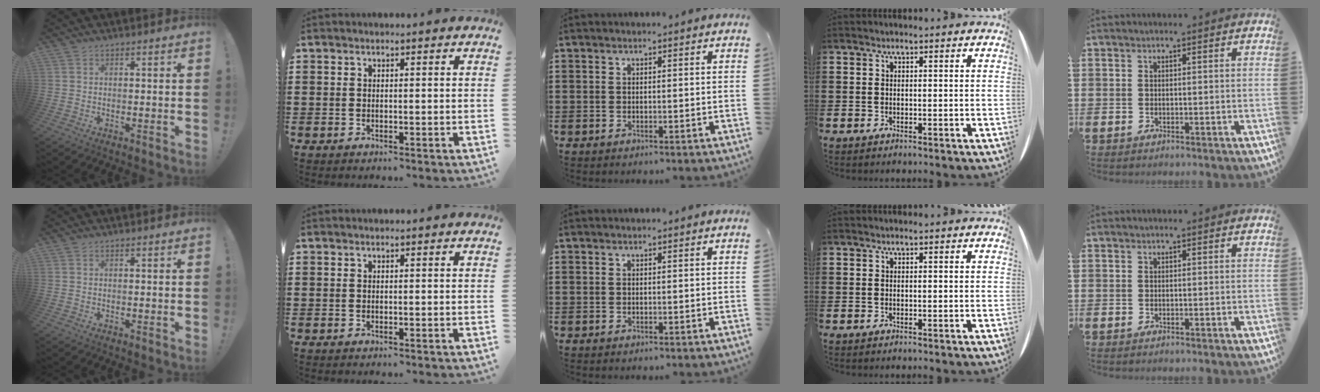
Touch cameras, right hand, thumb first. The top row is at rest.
{}